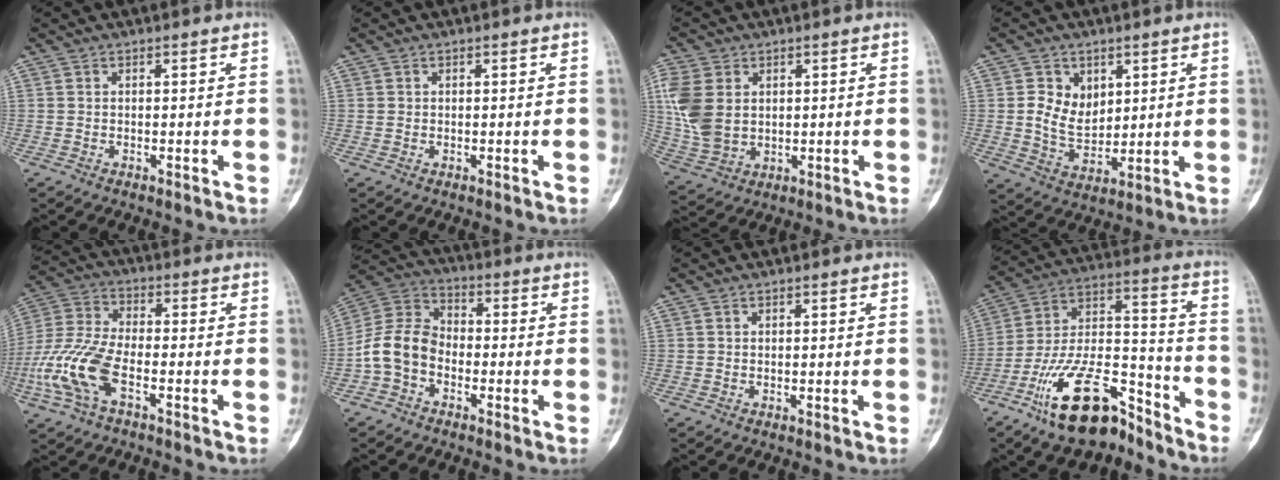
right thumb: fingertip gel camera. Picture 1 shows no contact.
{"total": 0.0}
{"total": 11.6, "force": [2.4, 8.3, 7.6], "torque": [-0.166, -0.007, 0.058]}
{"total": 8.0, "force": [2.5, 5.9, 4.7], "torque": [-0.055, -0.021, 0.057]}
{"total": 12.9, "force": [-4.7, 6.2, 10.3], "torque": [-0.236, 0.025, -0.095]}
{"total": 10.0, "force": [-3.2, 7.3, 6.1], "torque": [-0.114, 0.037, -0.077]}
{"total": 0.0}
{"total": 19.6, "force": [-13.1, 8.1, 12.1], "torque": [-0.204, 0.096, -0.231]}